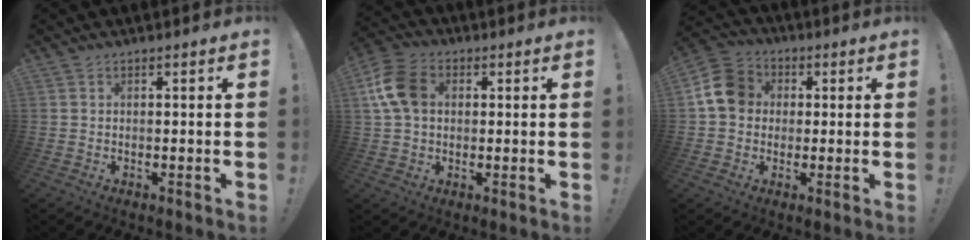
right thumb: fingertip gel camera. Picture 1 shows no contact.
{"total": 11.8, "force": [2.3, 8.5, 7.8], "torque": [-0.150, 0.014, 0.050]}
{"total": 11.1, "force": [1.5, 9.5, 5.6], "torque": [-0.088, 0.008, 0.033]}